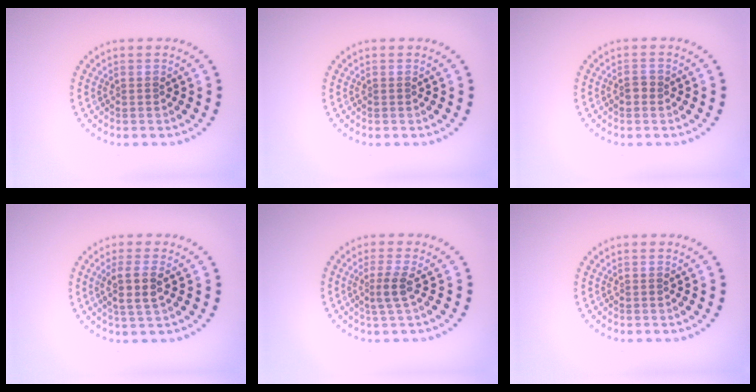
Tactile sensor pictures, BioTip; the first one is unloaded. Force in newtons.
{"total": 0.0}
{"total": 1.0, "press": 1.0, "slide": 0.2}
{"total": 2.9, "press": 2.6, "slide": 1.1}
{"total": 2.0, "press": 1.5, "slide": 1.3}
{"total": 0.0}